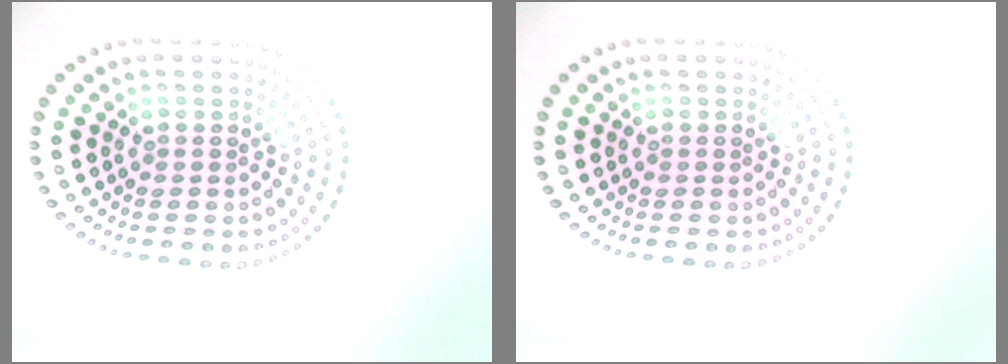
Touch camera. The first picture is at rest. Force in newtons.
{"total": 0.0}